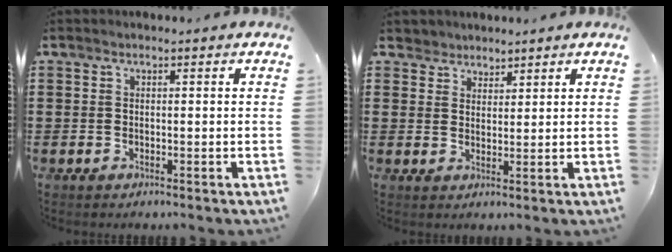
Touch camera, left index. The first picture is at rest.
{"total": 2.6, "force": [2.2, 1.3, -0.4], "torque": [-0.002, 0.006, 0.043]}